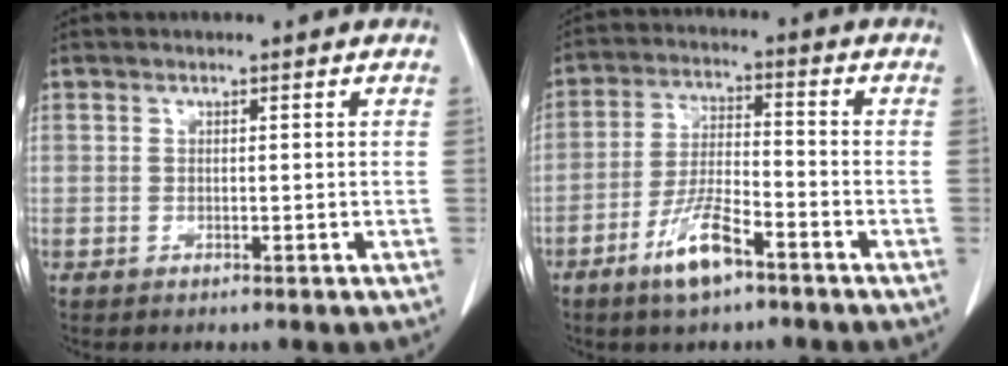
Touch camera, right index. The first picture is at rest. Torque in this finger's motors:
{"motor_torque": [0.86, -0.52, 0.41, 0.12]}